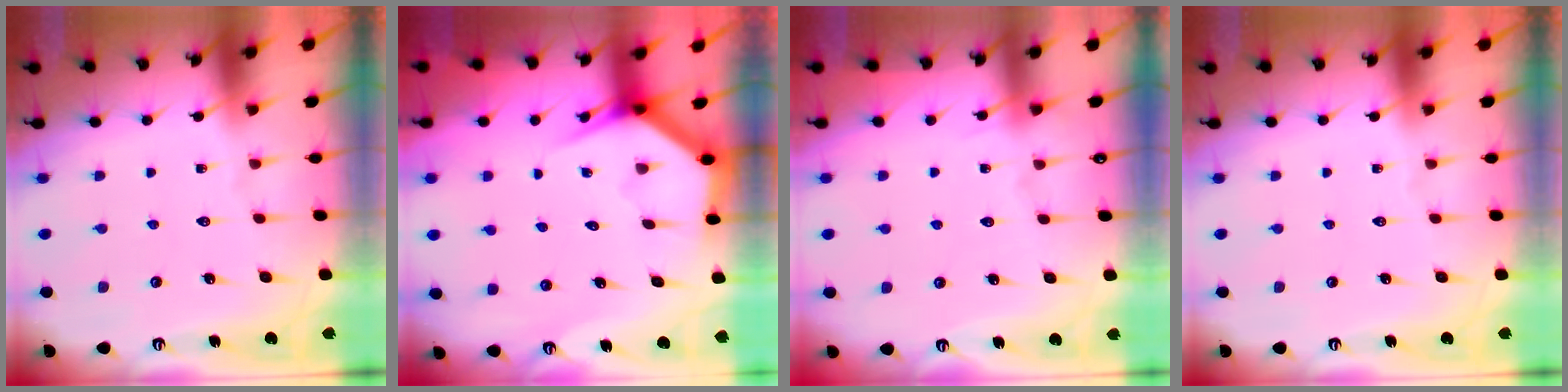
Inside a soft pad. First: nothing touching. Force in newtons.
{"total": 3.4, "press": 3.4, "slide": 0.2}
{"total": 3.9, "press": 3.9, "slide": 0.5}
{"total": 0.0}